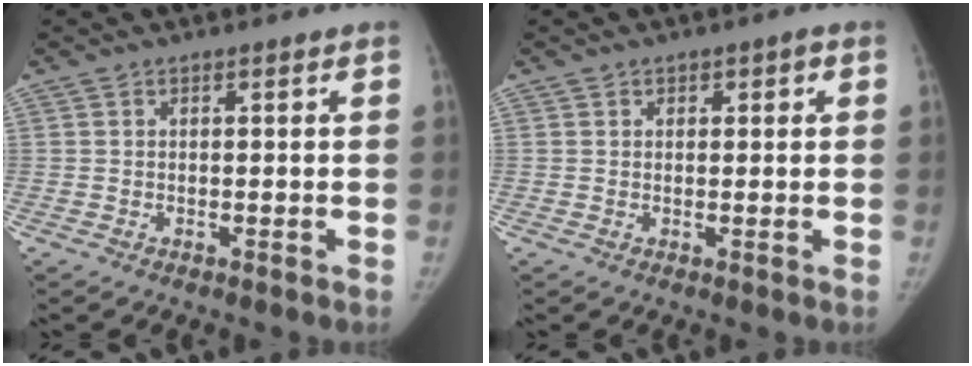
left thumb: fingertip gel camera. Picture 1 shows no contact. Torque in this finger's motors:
{"motor_torque": [-0.05, -0.05, -0.09, 0.01, -0.04]}